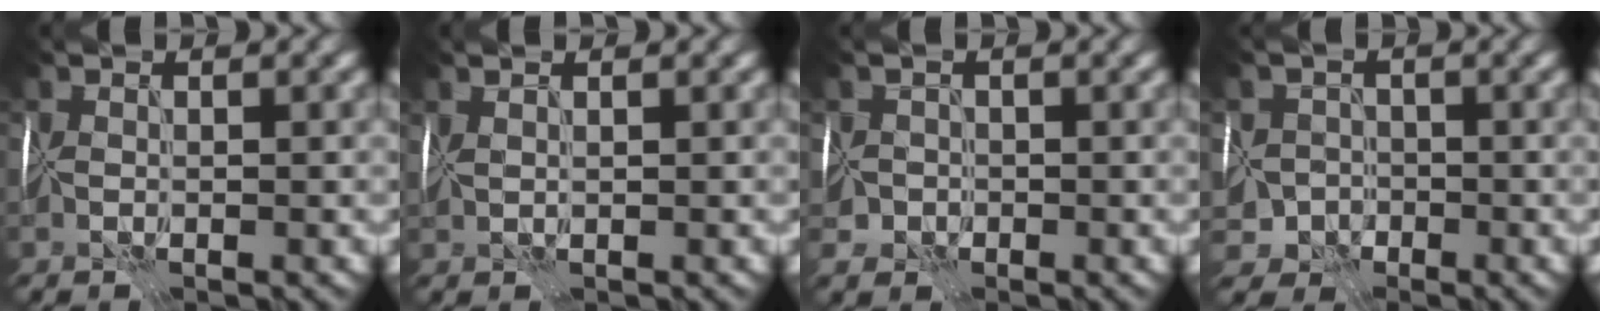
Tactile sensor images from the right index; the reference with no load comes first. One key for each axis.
{"total": 1.5, "fx": 1.3, "fy": 0.4, "fz": 0.8, "tx": -0.013, "ty": 0.009, "tz": 0.013}
{"total": 2.3, "fx": -1.0, "fy": 2.0, "fz": 0.4, "tx": 0.000, "ty": 0.007, "tz": -0.022}
{"total": 4.8, "fx": -2.3, "fy": 4.1, "fz": 1.1, "tx": 0.006, "ty": -0.005, "tz": -0.045}